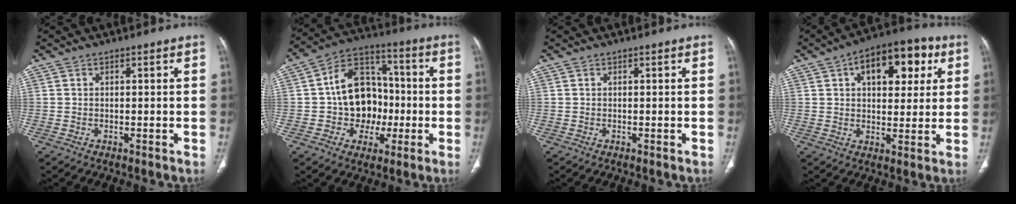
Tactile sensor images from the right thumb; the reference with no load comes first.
{"total": 14.1, "force": [-0.7, 11.2, 8.5], "torque": [-0.090, 0.031, -0.017]}
{"total": 0.0}
{"total": 15.1, "force": [5.6, 8.3, 11.3], "torque": [-0.112, 0.008, 0.078]}